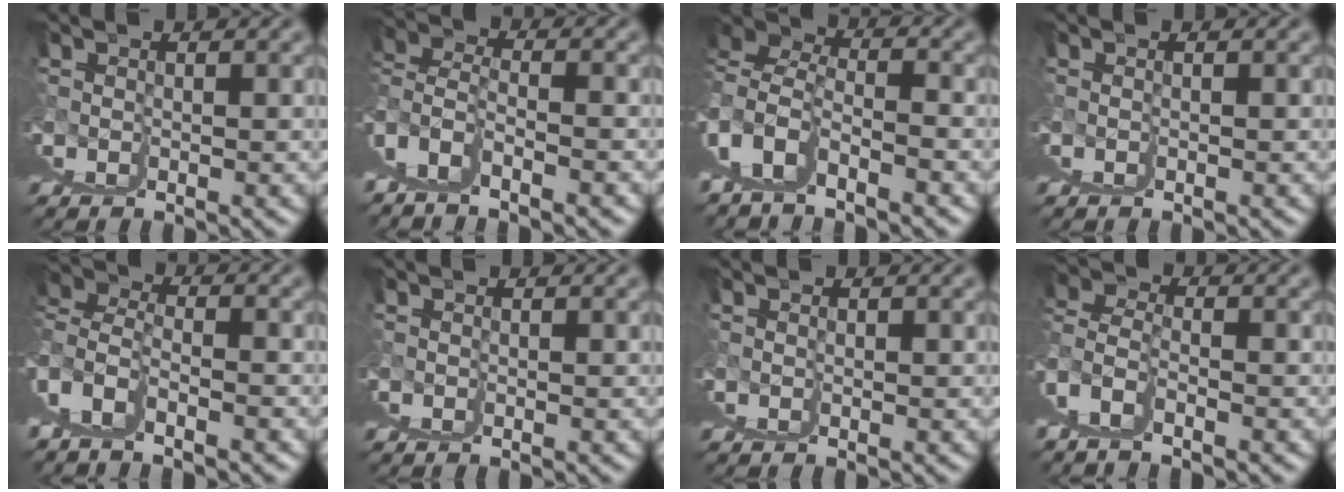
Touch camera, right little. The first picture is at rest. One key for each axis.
{"total": 3.5, "fx": 1.8, "fy": -2.6, "fz": 1.6, "tx": 0.003, "ty": 0.023, "tz": 0.029}
{"total": 3.2, "fx": 0.9, "fy": -2.5, "fz": 1.8, "tx": 0.002, "ty": 0.026, "tz": 0.013}
{"total": 0.7, "fx": -0.1, "fy": -0.6, "fz": -0.3, "tx": 0.003, "ty": 0.001, "tz": -0.001}
{"total": 3.2, "fx": 1.7, "fy": -2.0, "fz": 1.8, "tx": 0.002, "ty": 0.027, "tz": 0.024}
{"total": 0.0}
{"total": 0.0}
{"total": 3.6, "fx": 2.6, "fy": -1.3, "fz": 2.0, "tx": -0.011, "ty": 0.021, "tz": 0.037}